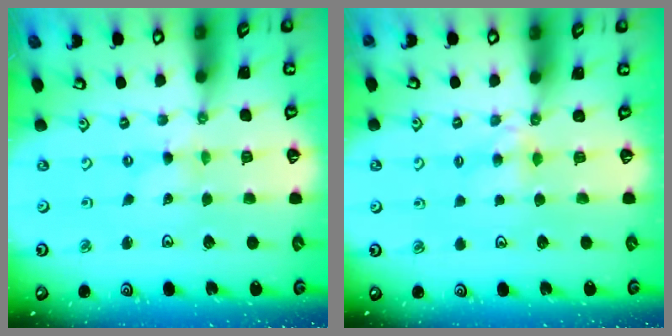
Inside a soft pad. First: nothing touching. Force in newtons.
{"total": 4.2, "press": 4.1, "slide": 0.6}